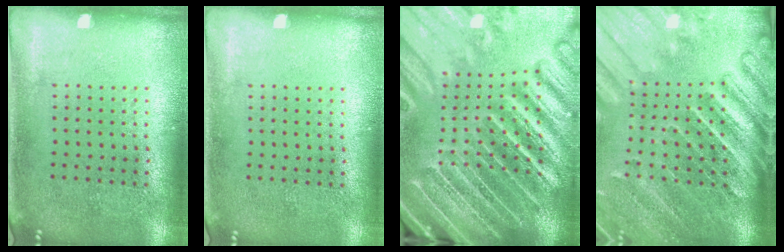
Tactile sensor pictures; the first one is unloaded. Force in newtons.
{"total": 0.0}
{"total": 5.7, "press": 4.9, "slide": 2.8}
{"total": 4.3, "press": 3.6, "slide": 2.5}